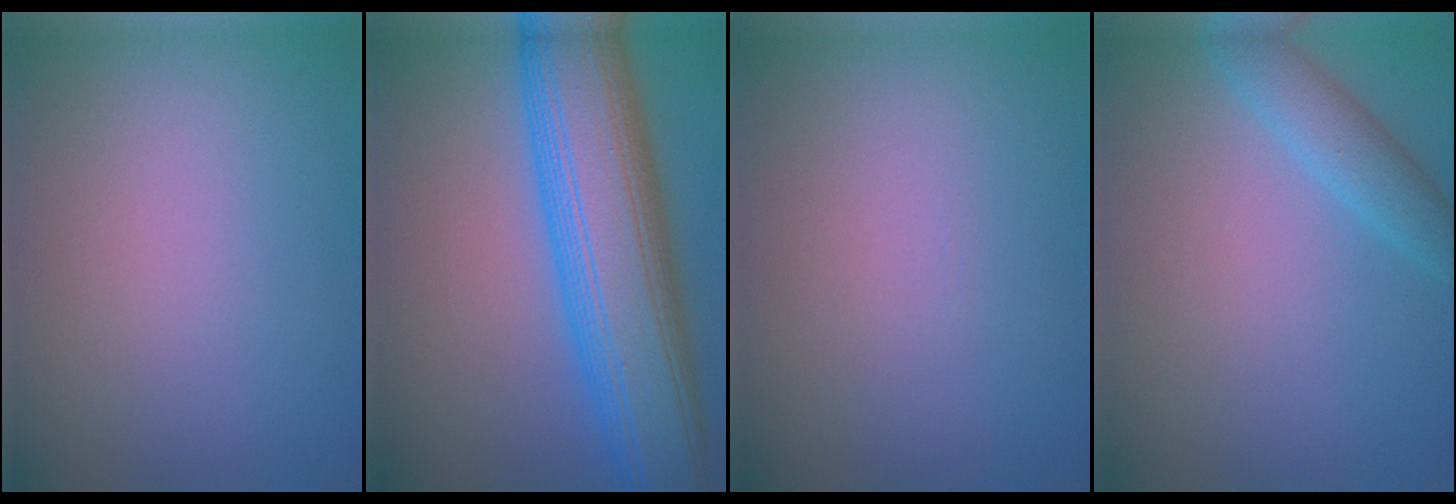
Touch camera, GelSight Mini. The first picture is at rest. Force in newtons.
{"total": 12.2, "press": 12.2, "slide": 0.2}
{"total": 0.0}
{"total": 2.1, "press": 2.1, "slide": 0.2}